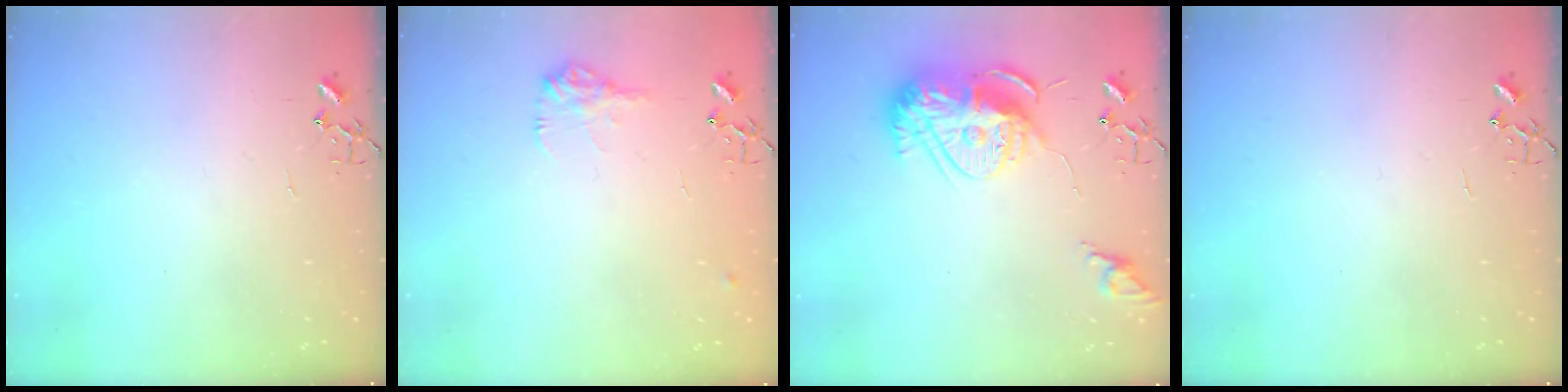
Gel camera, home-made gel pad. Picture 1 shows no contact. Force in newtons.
{"total": 9.5, "press": 9.5, "slide": 0.4}
{"total": 15.2, "press": 15.2, "slide": 1.4}
{"total": 0.0}